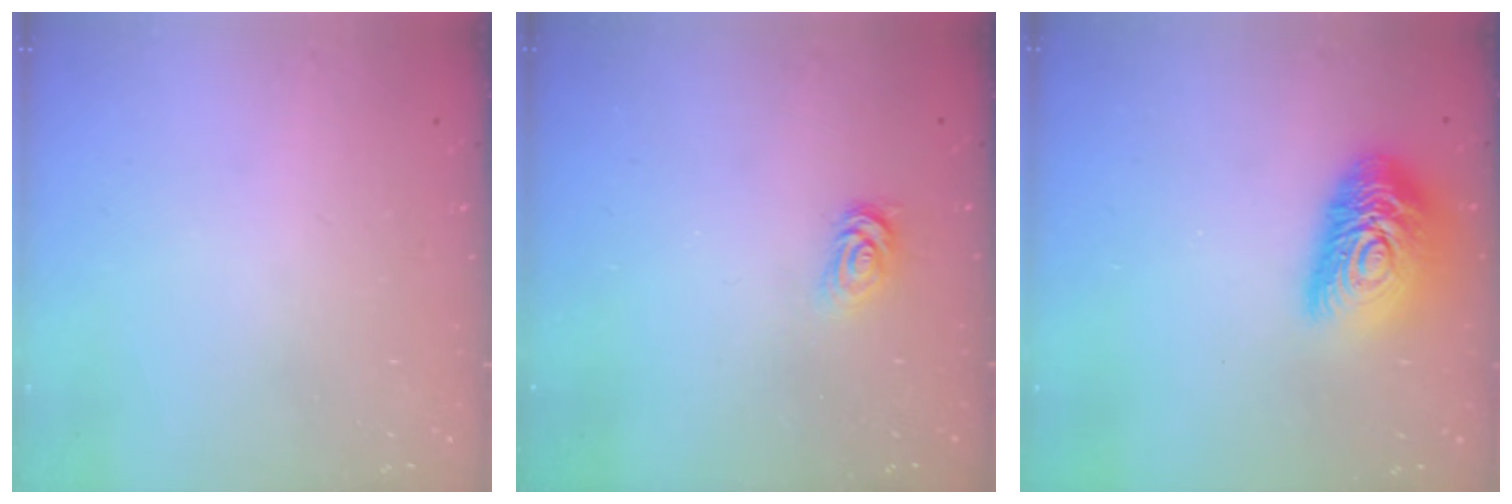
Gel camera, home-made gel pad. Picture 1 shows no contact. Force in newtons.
{"total": 2.5, "press": 2.5, "slide": 0.4}
{"total": 16.3, "press": 16.2, "slide": 1.7}